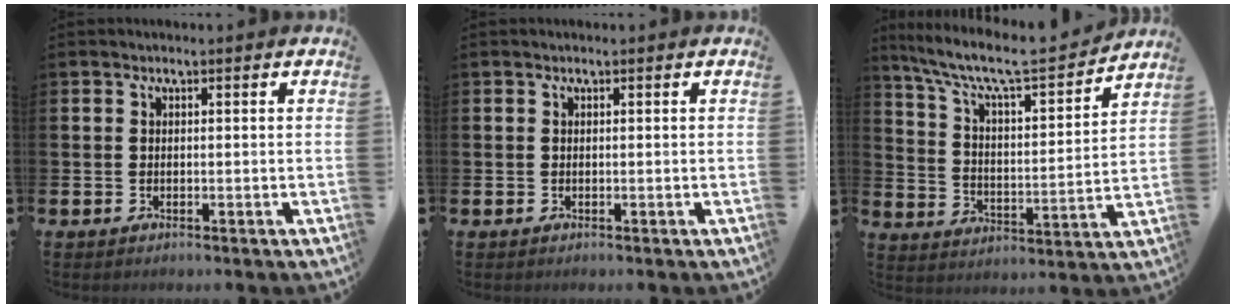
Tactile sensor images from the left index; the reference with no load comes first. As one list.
[{"total": 0.0}, {"total": 9.1, "force": [8.0, 1.7, 4.0], "torque": [-0.105, -0.059, 0.130]}]